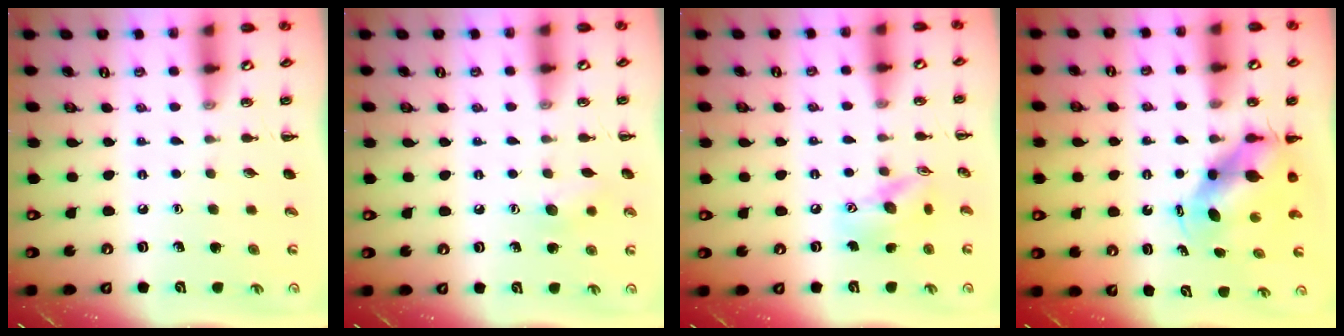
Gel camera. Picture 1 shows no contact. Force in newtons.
{"total": 6.9, "press": 6.7, "slide": 1.7}
{"total": 12.6, "press": 12.5, "slide": 1.9}
{"total": 5.6, "press": 5.4, "slide": 1.6}